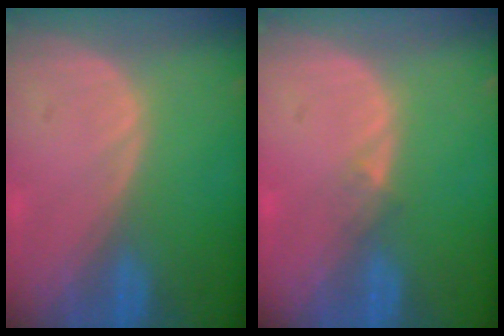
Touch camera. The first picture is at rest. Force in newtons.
{"total": 1.2, "press": 0.9, "slide": 0.9}